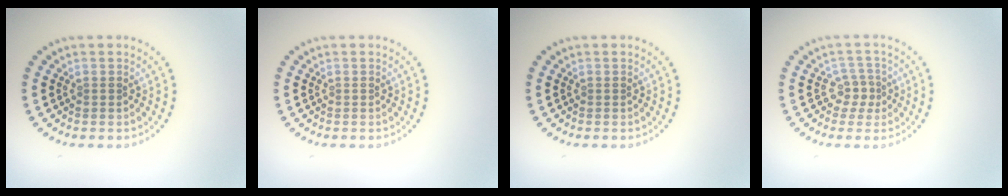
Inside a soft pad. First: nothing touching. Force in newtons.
{"total": 0.0}
{"total": 0.0}
{"total": 2.0, "press": 1.5, "slide": 1.4}